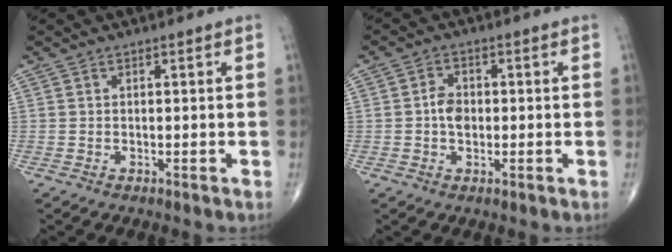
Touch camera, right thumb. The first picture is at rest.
{"total": 3.7, "force": [-0.3, 2.6, 2.6], "torque": [-0.037, 0.008, -0.011]}